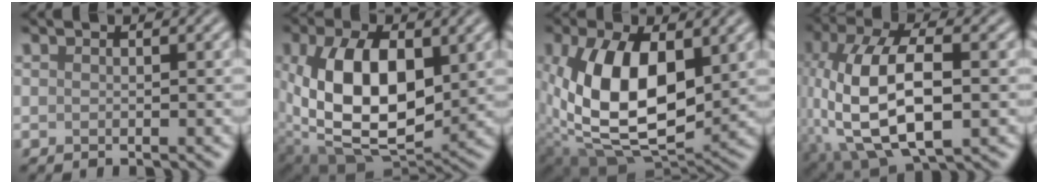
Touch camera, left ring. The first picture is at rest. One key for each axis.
{"total": 12.7, "fx": 1.4, "fy": 7.5, "fz": 10.2, "tx": -0.203, "ty": -0.006, "tz": 0.029}
{"total": 12.2, "fx": 1.1, "fy": 6.8, "fz": 10.1, "tx": -0.205, "ty": -0.005, "tz": 0.026}
{"total": 12.0, "fx": -1.6, "fy": 5.9, "fz": 10.3, "tx": -0.225, "ty": 0.001, "tz": -0.031}